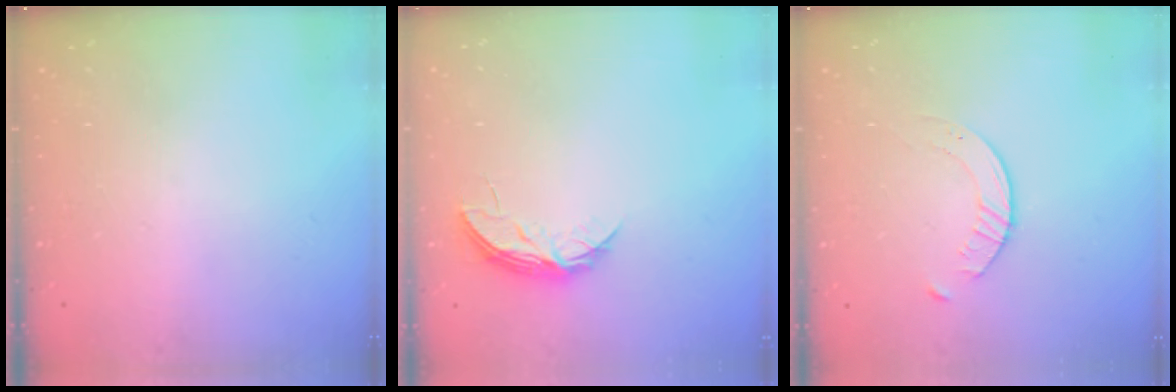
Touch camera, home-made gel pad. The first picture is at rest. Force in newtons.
{"total": 5.5, "press": 5.5, "slide": 0.5}
{"total": 3.5, "press": 3.5, "slide": 0.4}